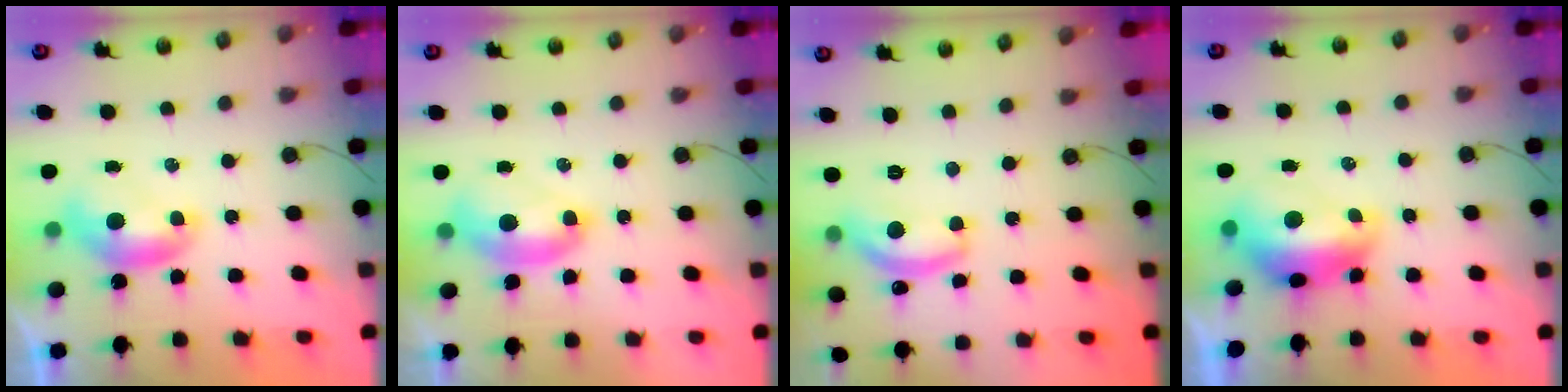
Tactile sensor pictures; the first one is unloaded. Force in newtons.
{"total": 2.6, "press": 2.6, "slide": 0.5}
{"total": 8.7, "press": 8.6, "slide": 0.9}
{"total": 2.9, "press": 2.8, "slide": 0.7}